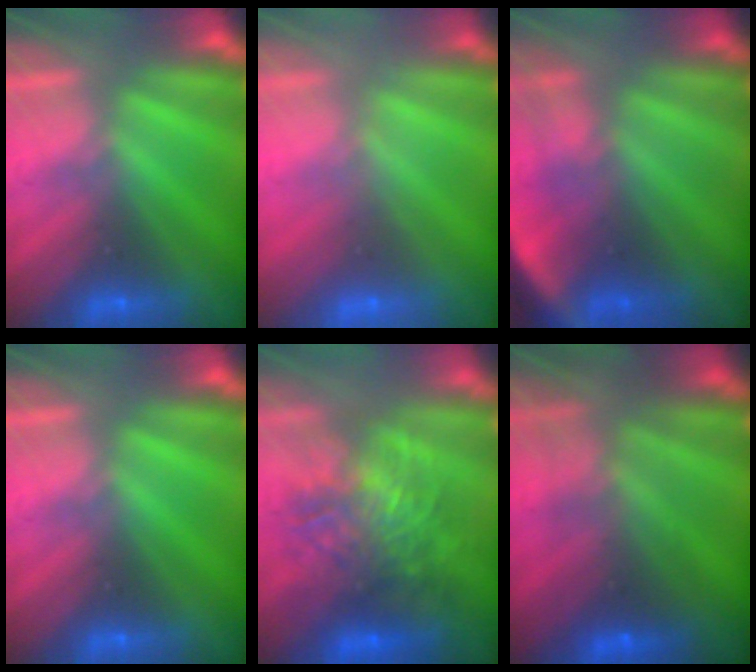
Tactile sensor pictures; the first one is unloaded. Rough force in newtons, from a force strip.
{"total": 1.6}
{"total": 4.5}
{"total": 0.0}
{"total": 7.0}
{"total": 7.4}